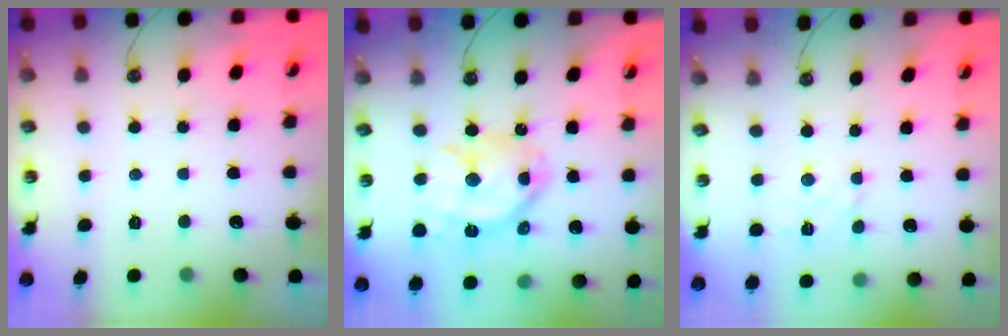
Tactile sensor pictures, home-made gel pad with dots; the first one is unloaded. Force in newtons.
{"total": 16.6, "press": 16.6, "slide": 1.5}
{"total": 3.1, "press": 3.0, "slide": 0.4}